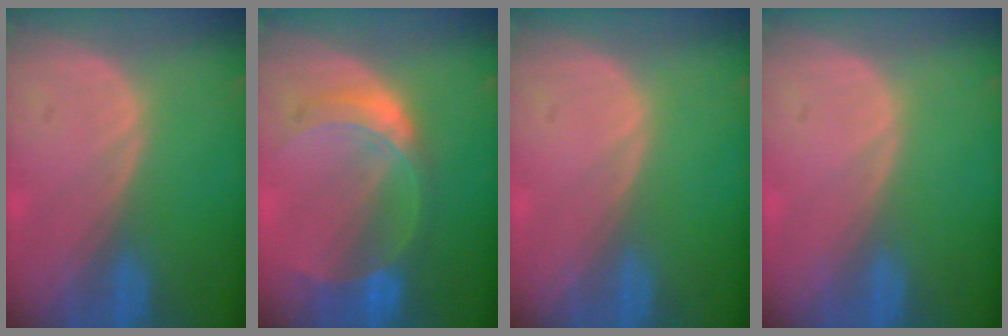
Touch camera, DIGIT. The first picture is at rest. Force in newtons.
{"total": 7.6, "press": 6.6, "slide": 3.8}
{"total": 0.0}
{"total": 0.0}